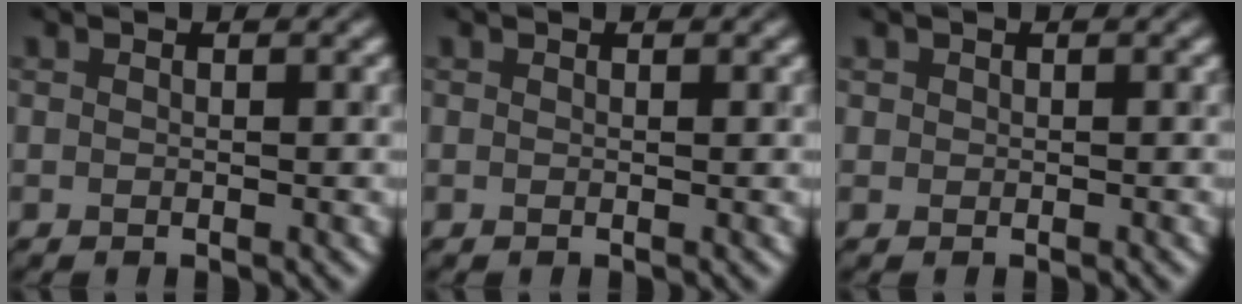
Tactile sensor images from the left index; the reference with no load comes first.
{"total": 0.0}
{"total": 0.7, "force": [0.1, 0.6, -0.3], "torque": [0.015, -0.002, 0.001]}